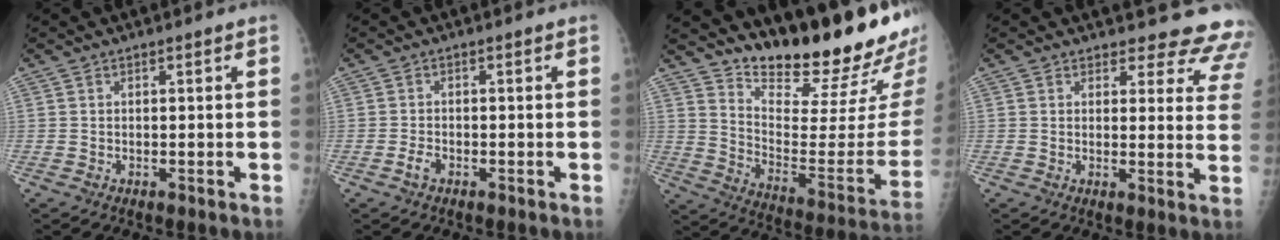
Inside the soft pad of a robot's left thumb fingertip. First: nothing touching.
{"total": 1.7, "force": [-1.1, 0.9, 1.0], "torque": [-0.023, 0.004, -0.020]}
{"total": 23.3, "force": [19.8, 4.5, 11.4], "torque": [-0.137, -0.156, 0.289]}
{"total": 13.0, "force": [12.1, 4.3, 1.7], "torque": [0.037, -0.096, 0.105]}